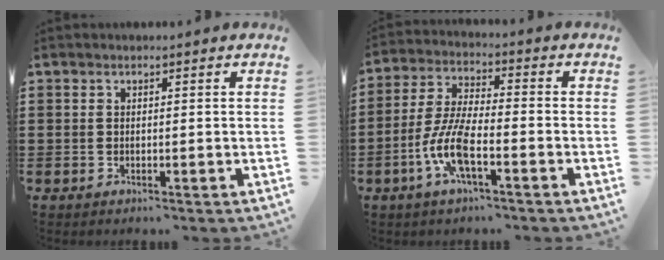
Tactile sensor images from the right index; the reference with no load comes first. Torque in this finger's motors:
{"motor_torque": [1.80, 0.34, 0.30, 0.21]}